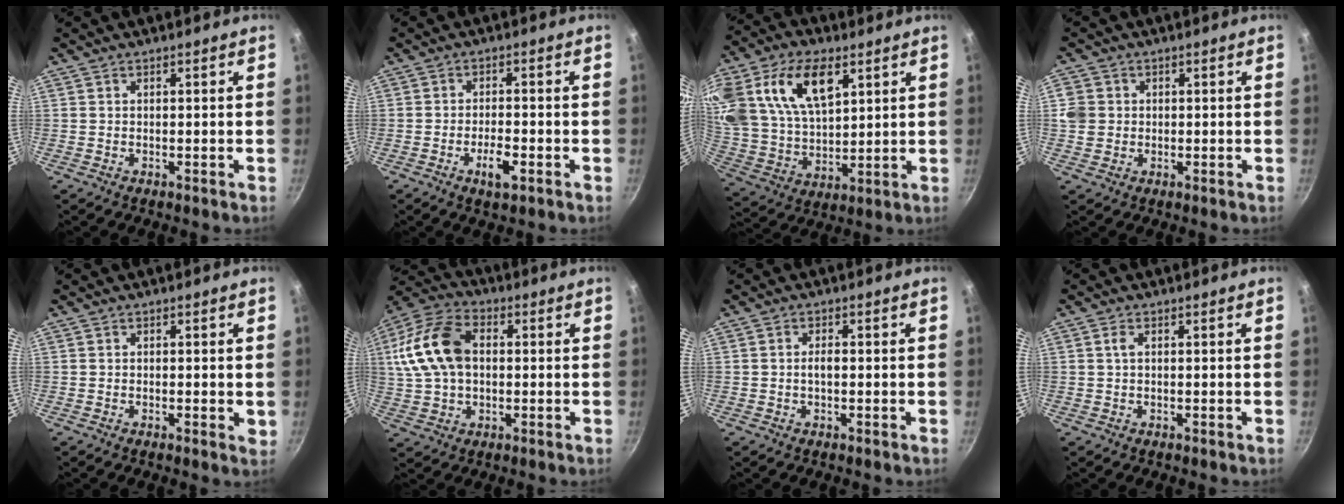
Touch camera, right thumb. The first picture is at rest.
{"total": 4.5, "force": [-2.0, 1.6, 3.7], "torque": [-0.059, 0.012, -0.035]}
{"total": 22.4, "force": [9.2, 13.3, 15.4], "torque": [-0.311, -0.001, 0.179]}
{"total": 4.2, "force": [0.1, 3.9, 1.5], "torque": [-0.014, 0.004, -0.002]}
{"total": 1.6, "force": [-0.1, 0.6, 1.4], "torque": [-0.018, -0.003, -0.003]}
{"total": 15.9, "force": [2.0, 10.7, 11.6], "torque": [-0.221, 0.027, 0.026]}
{"total": 1.7, "force": [-0.2, 0.8, 1.5], "torque": [-0.025, 0.007, -0.004]}
{"total": 1.3, "force": [0.3, 0.5, 1.1], "torque": [-0.024, 0.003, 0.005]}